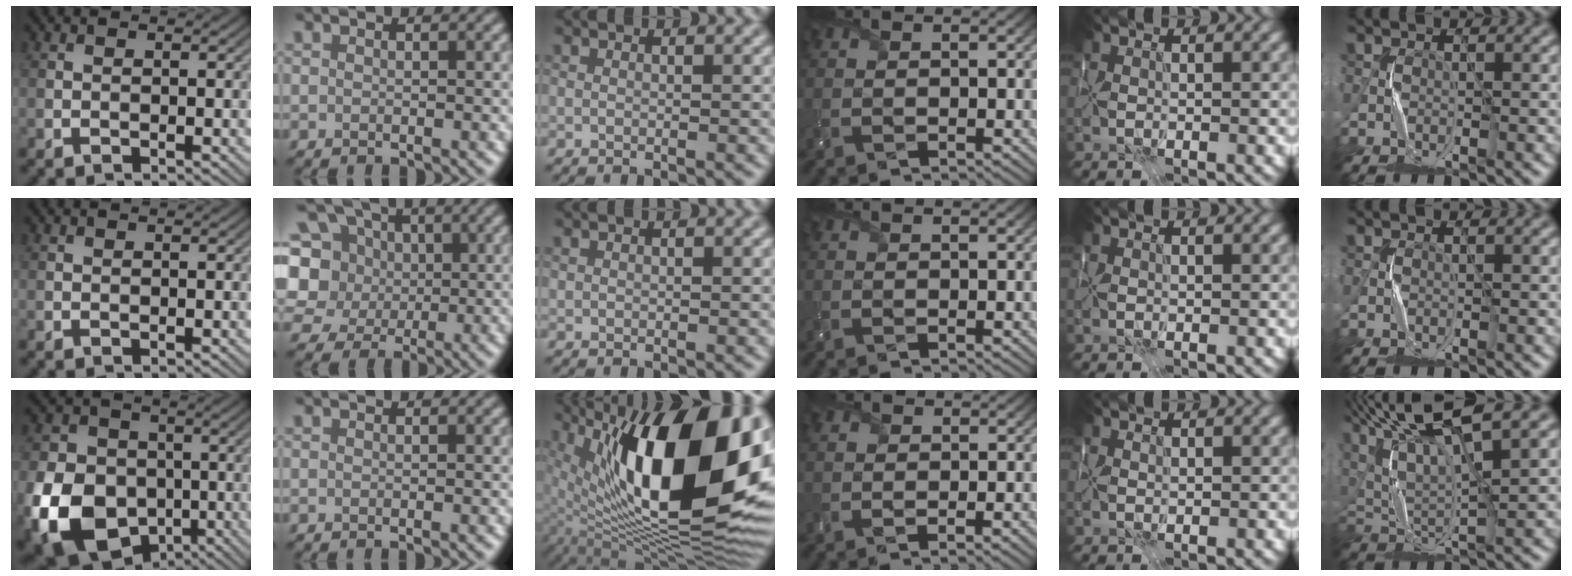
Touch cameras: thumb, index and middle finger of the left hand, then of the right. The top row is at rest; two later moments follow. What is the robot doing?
{"motion": "wrap", "object": "scarf"}